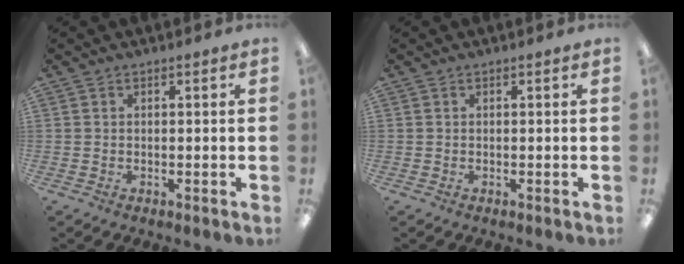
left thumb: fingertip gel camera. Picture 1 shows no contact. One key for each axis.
{"total": 0.0}